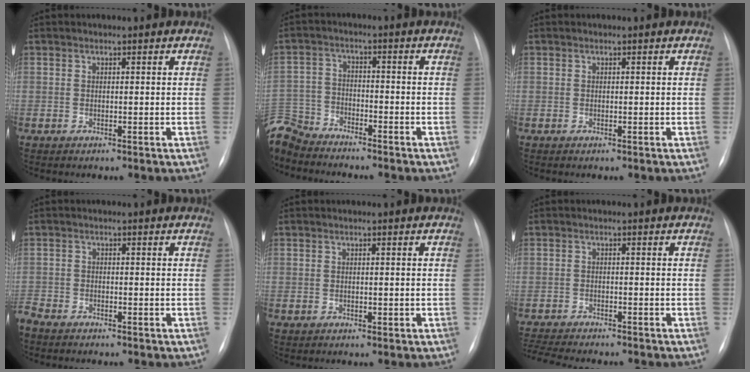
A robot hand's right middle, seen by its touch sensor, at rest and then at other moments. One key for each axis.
{"total": 9.6, "fx": -9.1, "fy": 2.5, "fz": 1.2, "tx": -0.037, "ty": 0.003, "tz": -0.174}
{"total": 0.0}
{"total": 4.1, "fx": -3.6, "fy": 1.4, "fz": 1.5, "tx": -0.027, "ty": -0.005, "tz": -0.057}
{"total": 0.0}
{"total": 9.6, "fx": -8.6, "fy": 1.3, "fz": 3.9, "tx": -0.063, "ty": -0.010, "tz": -0.129}